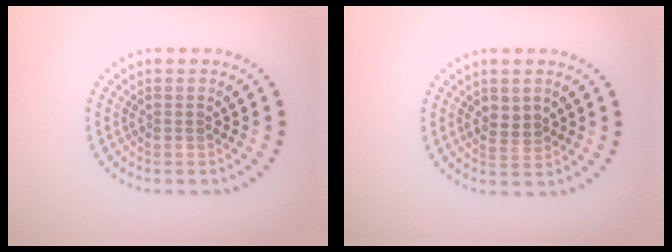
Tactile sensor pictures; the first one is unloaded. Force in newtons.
{"total": 2.0, "press": 1.9, "slide": 0.4}